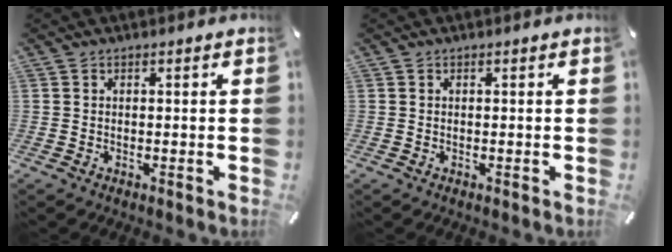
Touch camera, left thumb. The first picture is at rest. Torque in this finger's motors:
{"motor_torque": [-0.01, -0.01, 0.00, 0.00, 0.00]}